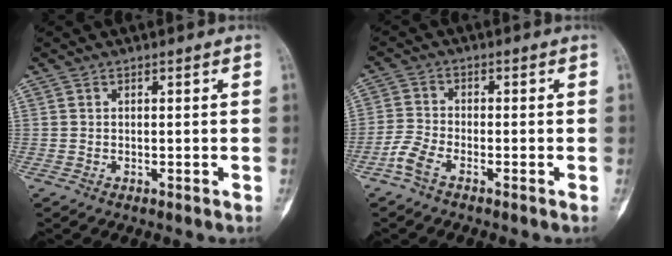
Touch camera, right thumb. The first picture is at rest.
{"total": 4.0, "force": [-2.7, 1.4, 2.6], "torque": [-0.062, 0.012, -0.062]}